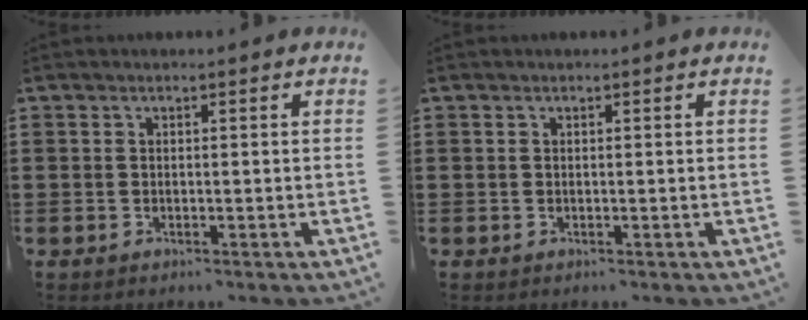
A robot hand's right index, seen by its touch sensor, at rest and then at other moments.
{"total": 0.0}